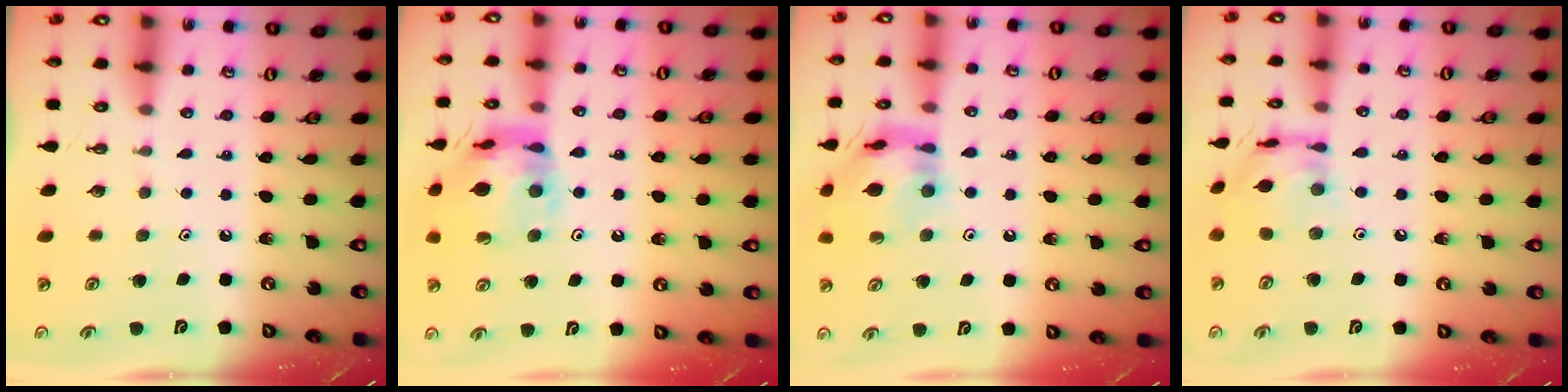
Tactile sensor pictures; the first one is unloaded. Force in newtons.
{"total": 14.7, "press": 14.6, "slide": 1.8}
{"total": 13.7, "press": 13.6, "slide": 1.4}
{"total": 13.1, "press": 13.0, "slide": 1.1}